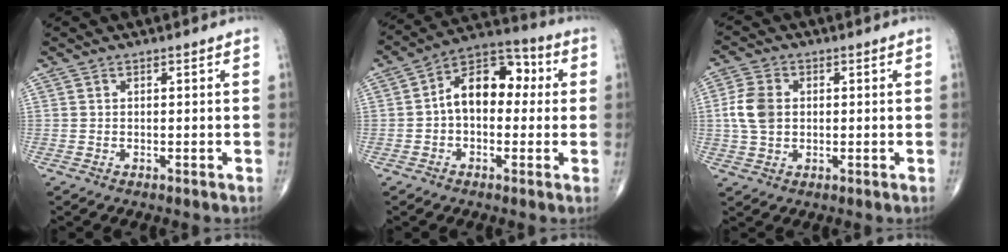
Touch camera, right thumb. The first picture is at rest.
{"total": 12.6, "force": [0.9, 8.1, 9.6], "torque": [-0.120, 0.041, -0.001]}
{"total": 6.7, "force": [0.5, 4.8, 4.6], "torque": [-0.093, 0.006, 0.008]}